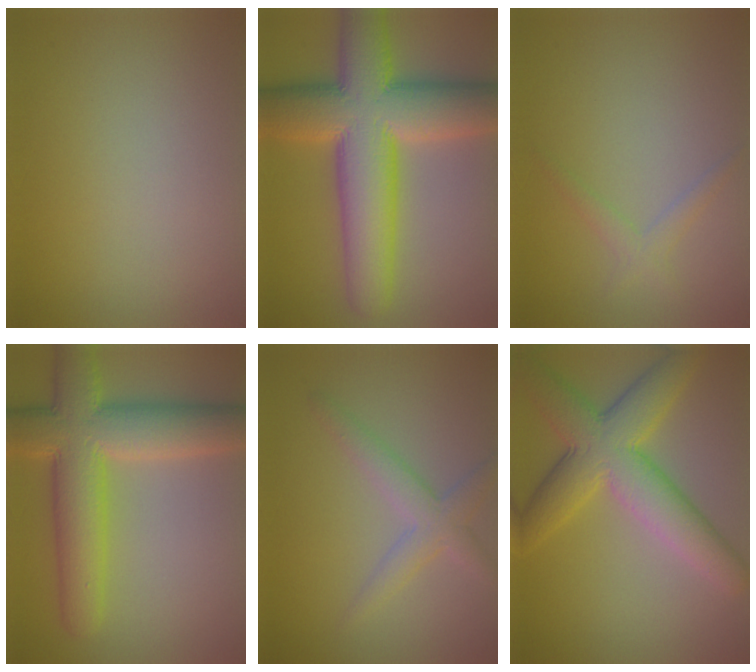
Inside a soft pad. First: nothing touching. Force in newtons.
{"total": 13.2, "press": 13.2, "slide": 0.5}
{"total": 1.5, "press": 1.5, "slide": 0.1}
{"total": 9.7, "press": 9.7, "slide": 0.4}
{"total": 3.1, "press": 3.1, "slide": 0.1}
{"total": 7.9, "press": 7.9, "slide": 0.2}